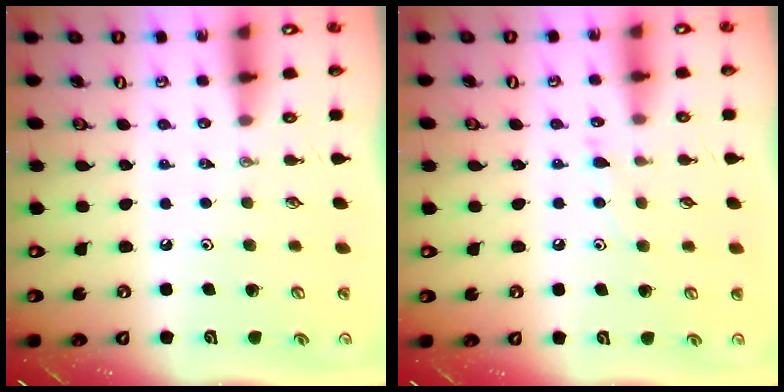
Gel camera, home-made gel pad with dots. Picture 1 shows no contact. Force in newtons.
{"total": 6.0, "press": 5.9, "slide": 0.7}